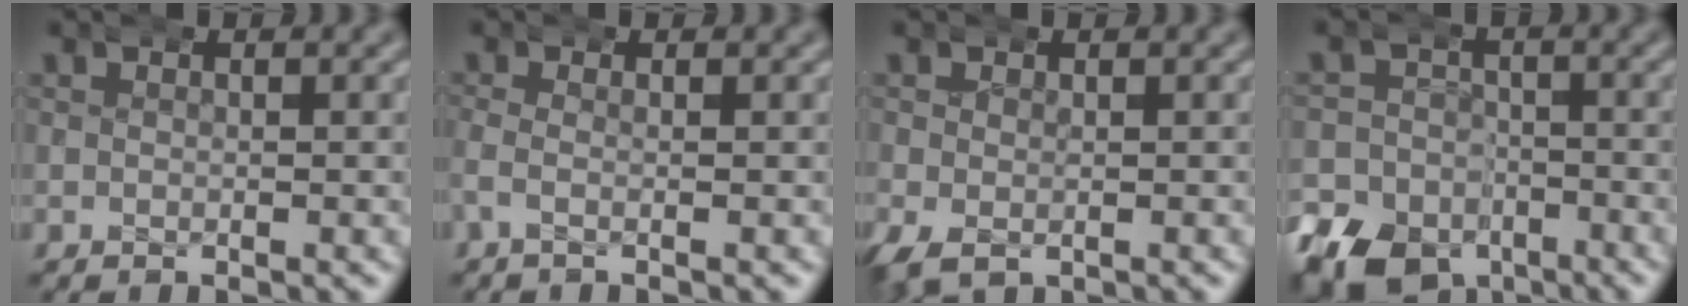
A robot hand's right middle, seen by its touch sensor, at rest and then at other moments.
{"total": 1.0, "force": [-0.6, 0.2, 0.7], "torque": [-0.021, 0.007, -0.014]}
{"total": 3.0, "force": [-1.2, 2.2, 1.7], "torque": [-0.037, -0.014, -0.010]}
{"total": 9.5, "force": [-6.4, 6.6, 2.4], "torque": [-0.023, -0.032, -0.104]}